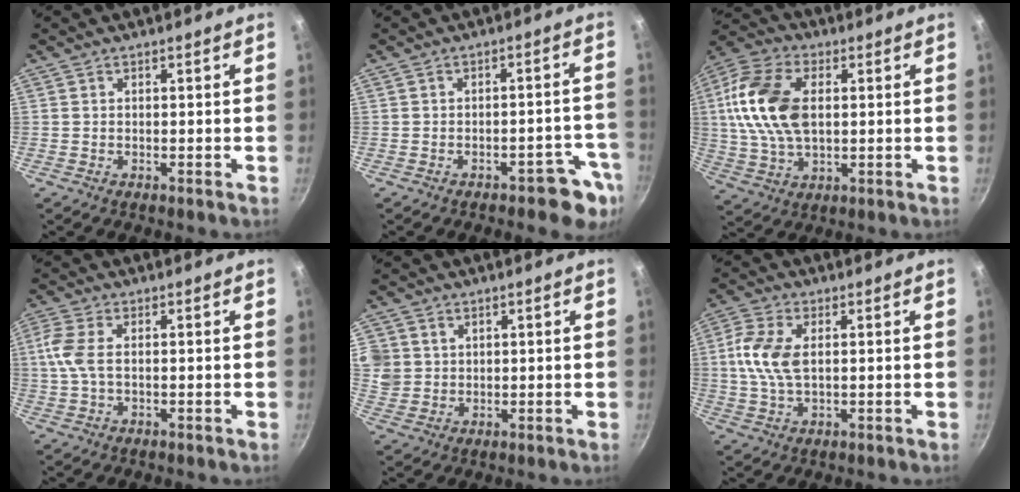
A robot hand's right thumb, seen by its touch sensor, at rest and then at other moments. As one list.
[{"total": 6.3, "force": [-3.6, 3.1, 4.2], "torque": [-0.002, 0.038, -0.036]}, {"total": 15.4, "force": [2.1, 9.3, 12.1], "torque": [-0.225, 0.010, 0.030]}, {"total": 6.0, "force": [0.7, 3.1, 5.0], "torque": [-0.120, 0.010, 0.009]}, {"total": 7.7, "force": [2.6, 6.9, 2.6], "torque": [-0.037, -0.001, 0.061]}, {"total": 8.8, "force": [1.3, 4.9, 7.2], "torque": [-0.149, 0.009, 0.020]}]